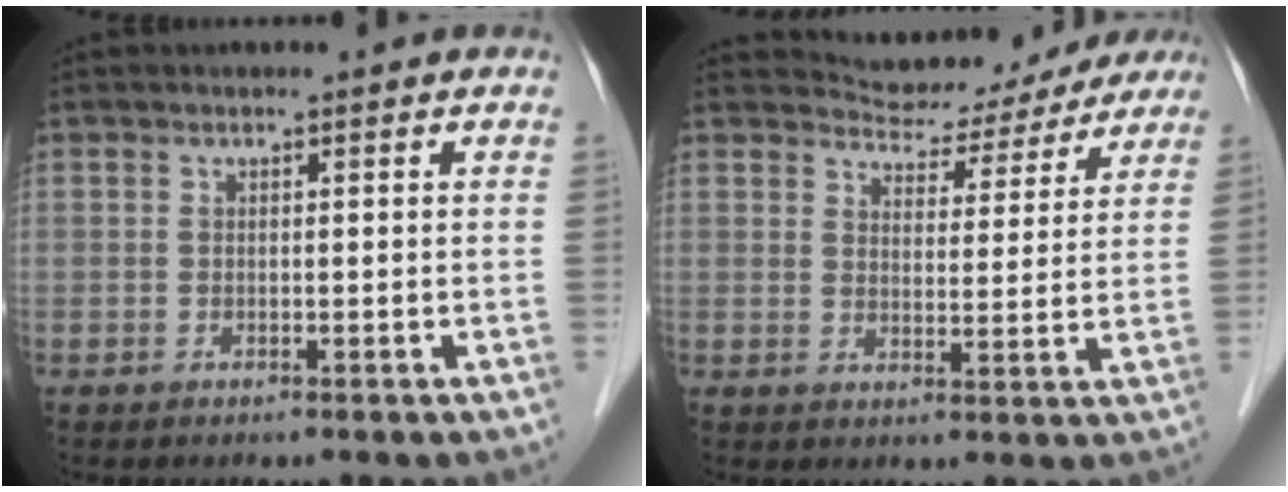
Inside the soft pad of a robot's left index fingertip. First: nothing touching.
{"total": 10.1, "force": [9.5, 3.6, 0.7], "torque": [0.000, 0.007, 0.111]}